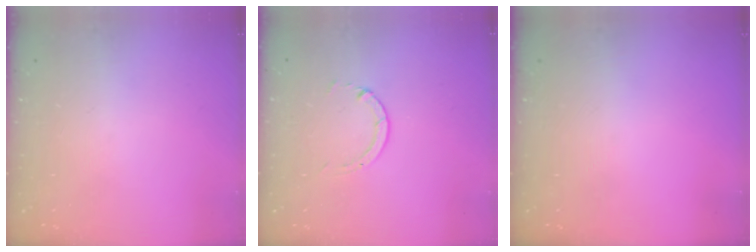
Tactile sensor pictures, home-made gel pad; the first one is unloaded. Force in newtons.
{"total": 1.3, "press": 1.3, "slide": 0.2}
{"total": 0.0}